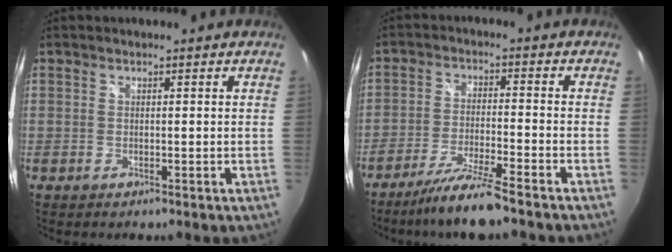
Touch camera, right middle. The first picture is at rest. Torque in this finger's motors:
{"motor_torque": [0.19, -0.18, 0.08, 0.07]}